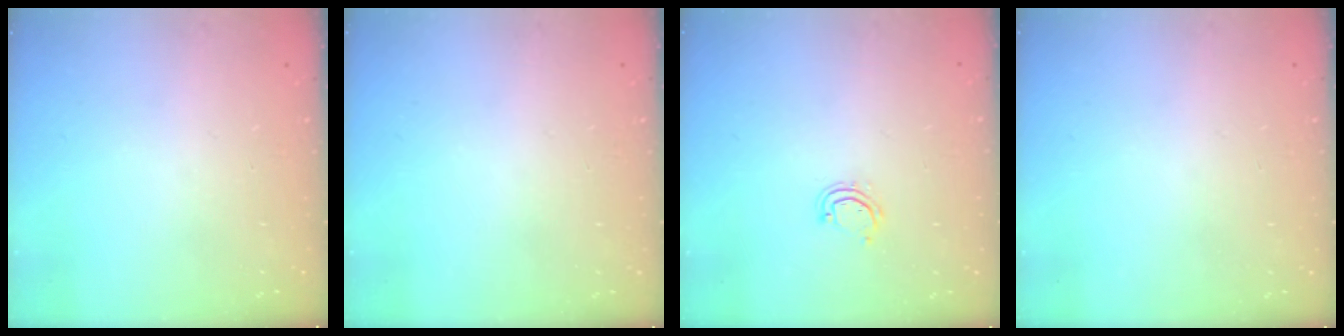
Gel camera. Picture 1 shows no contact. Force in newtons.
{"total": 0.0}
{"total": 3.7, "press": 3.7, "slide": 0.3}
{"total": 0.0}